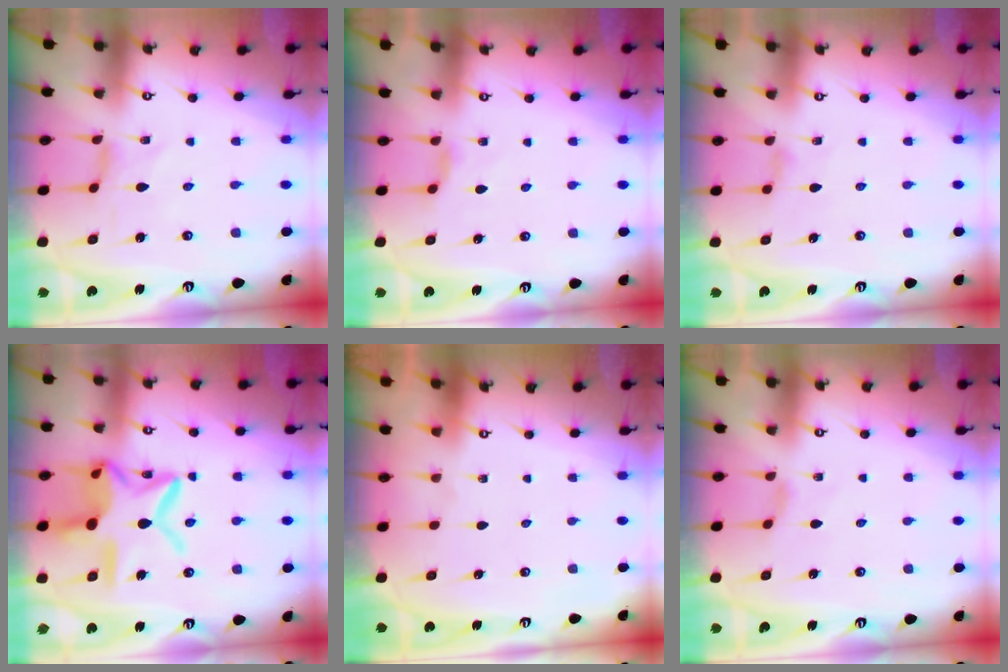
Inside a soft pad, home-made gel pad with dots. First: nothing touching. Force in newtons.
{"total": 2.7, "press": 2.7, "slide": 0.3}
{"total": 2.3, "press": 2.2, "slide": 0.5}
{"total": 17.4, "press": 17.4, "slide": 1.3}
{"total": 0.0}
{"total": 1.4, "press": 1.3, "slide": 0.4}